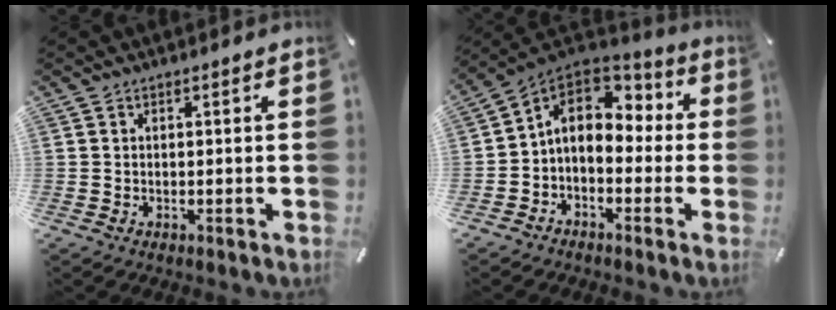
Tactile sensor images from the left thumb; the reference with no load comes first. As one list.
[{"total": 9.4, "force": [0.1, 7.4, 5.7], "torque": [-0.121, 0.004, 0.000]}]